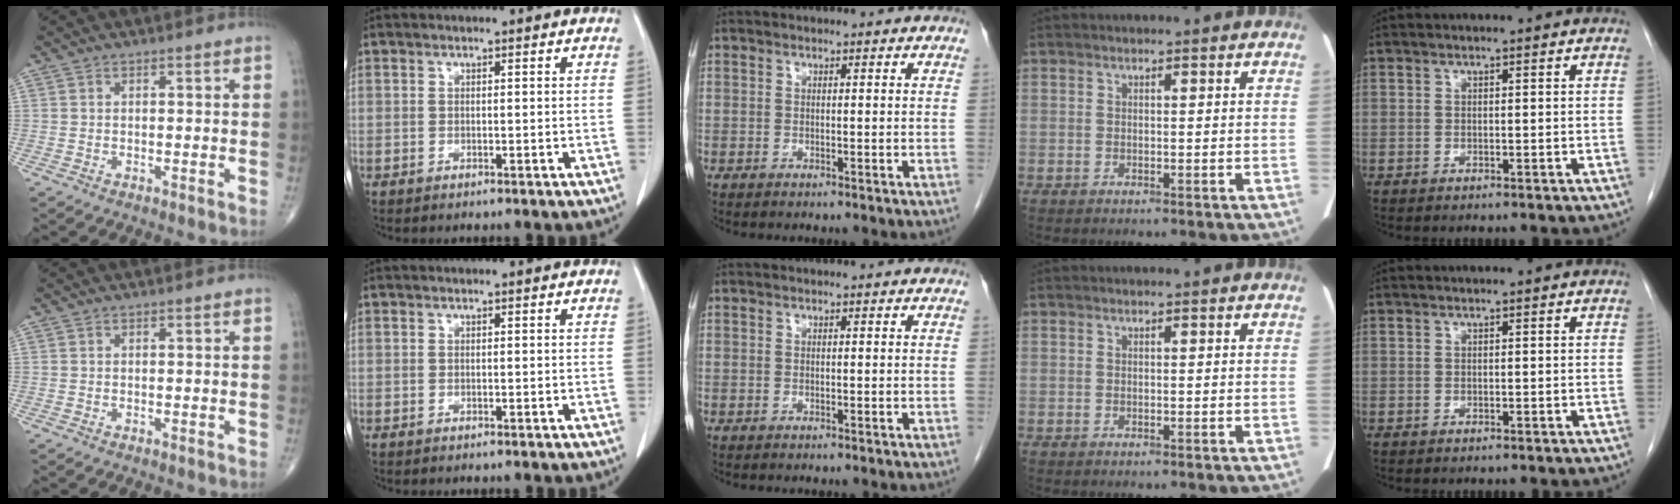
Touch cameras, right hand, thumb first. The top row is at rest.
{}